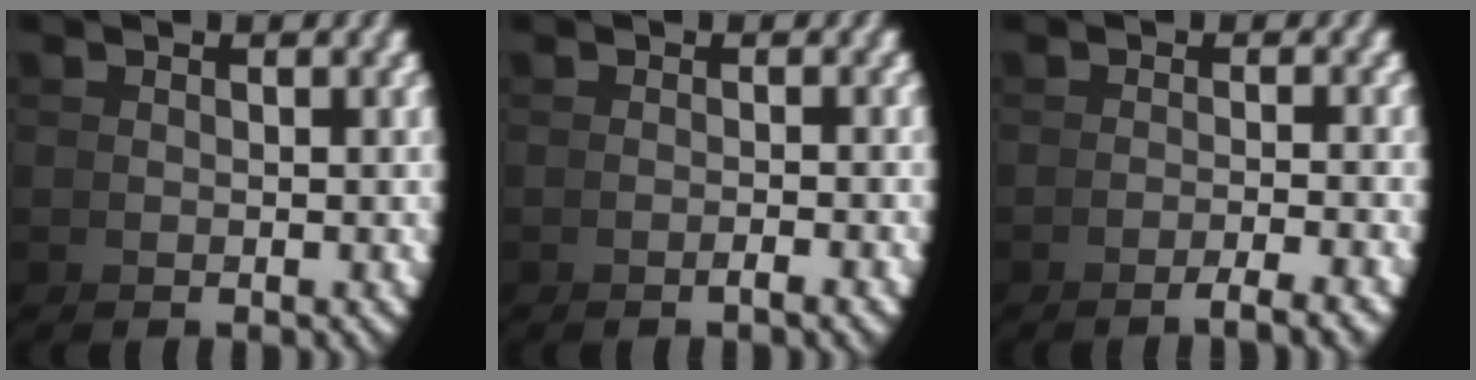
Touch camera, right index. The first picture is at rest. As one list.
[{"total": 1.2, "force": [-0.9, -0.2, 0.8], "torque": [-0.002, 0.012, -0.021]}, {"total": 2.9, "force": [-2.1, -0.2, 2.0], "torque": [-0.006, 0.015, -0.042]}]